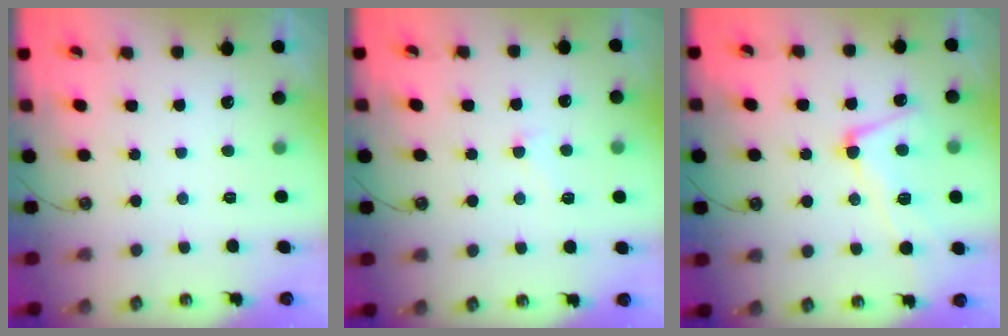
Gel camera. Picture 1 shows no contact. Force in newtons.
{"total": 0.9, "press": 0.8, "slide": 0.4}
{"total": 5.5, "press": 5.4, "slide": 1.1}